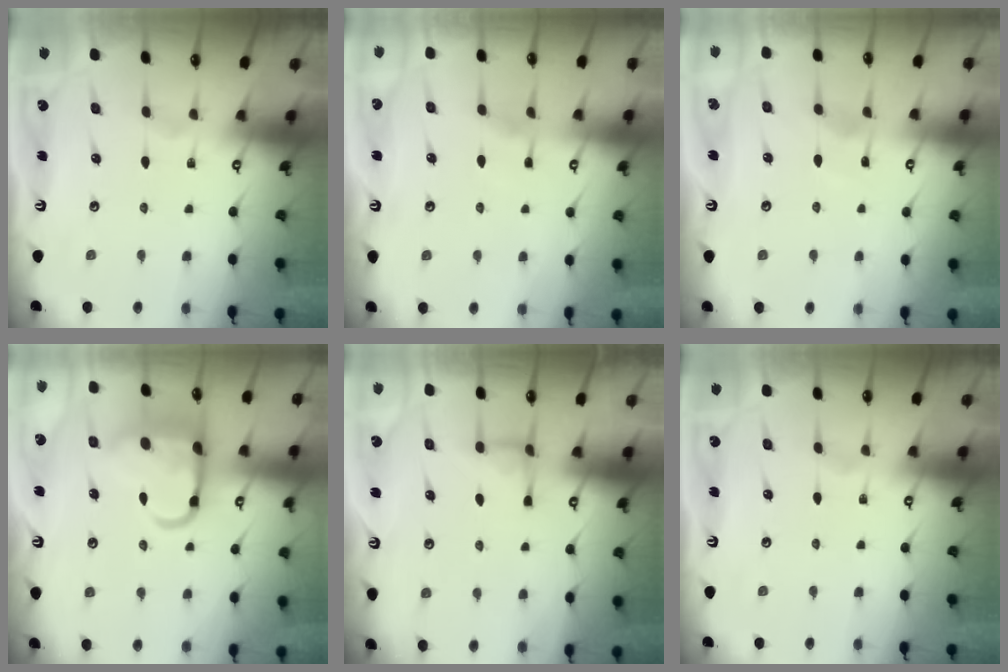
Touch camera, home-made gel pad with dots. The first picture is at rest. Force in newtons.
{"total": 3.5, "press": 3.5, "slide": 0.5}
{"total": 3.9, "press": 3.9, "slide": 0.5}
{"total": 13.4, "press": 13.3, "slide": 1.7}
{"total": 4.0, "press": 3.9, "slide": 0.7}
{"total": 0.0}